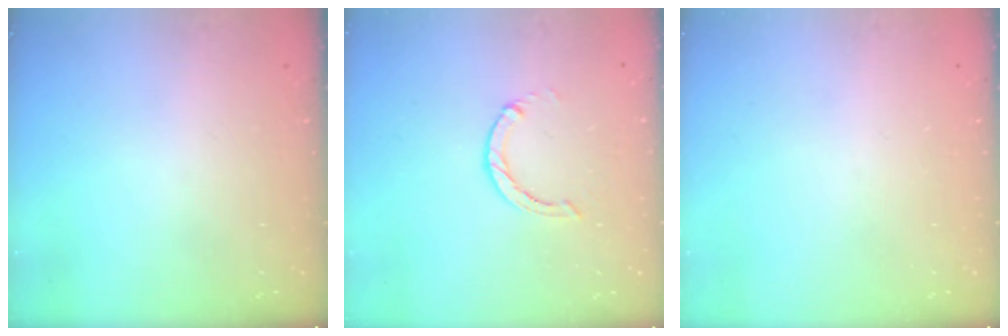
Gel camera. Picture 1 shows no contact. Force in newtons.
{"total": 0.6, "press": 0.6, "slide": 0.2}
{"total": 0.0}